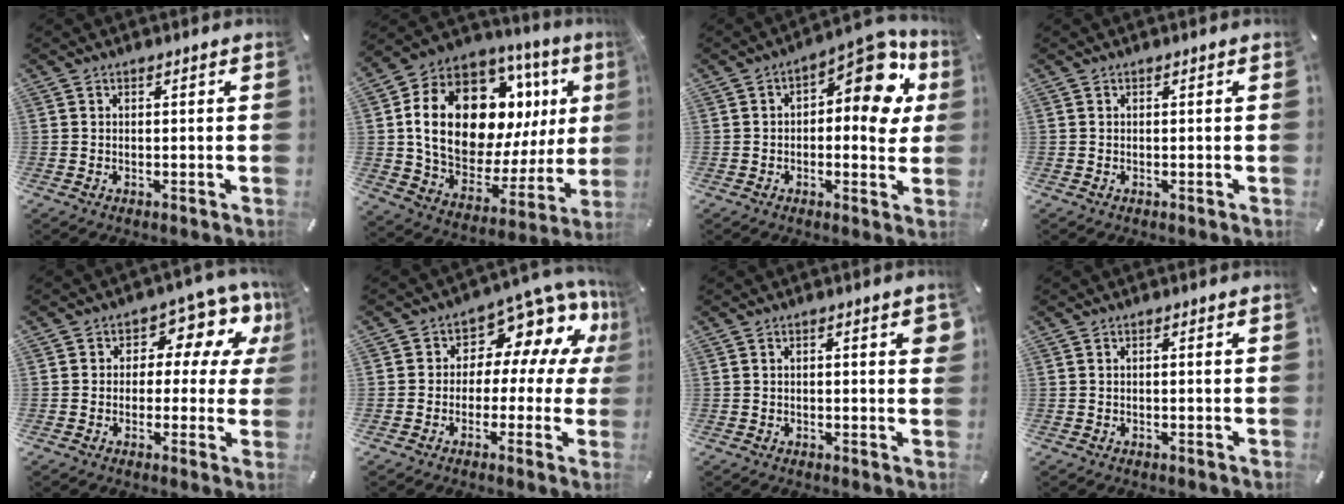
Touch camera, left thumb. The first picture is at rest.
{"total": 23.6, "force": [7.8, 14.5, 16.9], "torque": [-0.300, -0.053, 0.145]}
{"total": 12.9, "force": [5.3, 6.1, 10.1], "torque": [-0.121, -0.052, 0.087]}
{"total": 0.0}
{"total": 10.3, "force": [3.8, 6.8, 6.7], "torque": [-0.085, -0.023, 0.065]}
{"total": 9.2, "force": [4.8, 6.2, 4.8], "torque": [-0.076, -0.048, 0.087]}
{"total": 2.8, "force": [0.5, 0.8, 2.6], "torque": [-0.034, -0.004, 0.005]}
{"total": 0.7, "force": [0.1, 0.2, 0.7], "torque": [-0.014, 0.001, 0.000]}